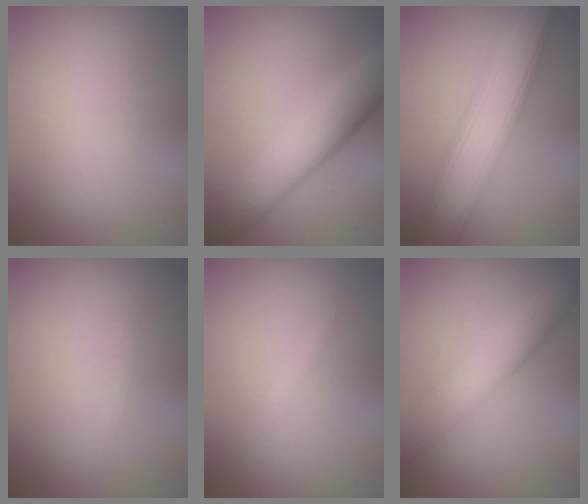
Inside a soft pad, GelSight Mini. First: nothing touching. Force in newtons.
{"total": 7.9, "press": 7.9, "slide": 0.3}
{"total": 7.9, "press": 7.9, "slide": 0.2}
{"total": 0.5, "press": 0.5, "slide": 0.1}
{"total": 0.7, "press": 0.7, "slide": 0.1}
{"total": 5.1, "press": 5.1, "slide": 0.3}